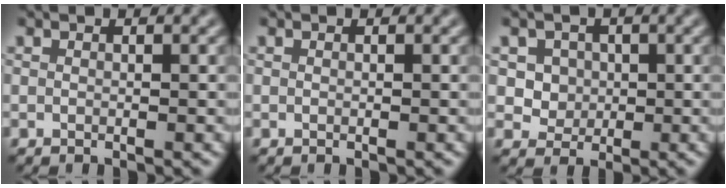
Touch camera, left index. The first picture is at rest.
{"total": 0.0}
{"total": 3.7, "force": [1.2, 3.2, 1.6], "torque": [-0.029, 0.001, 0.026]}